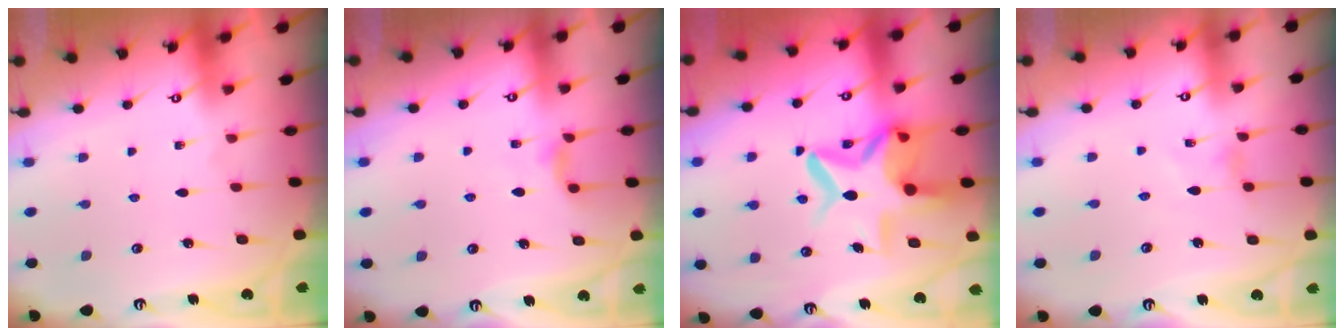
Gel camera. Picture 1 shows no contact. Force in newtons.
{"total": 5.5, "press": 5.4, "slide": 0.7}
{"total": 13.2, "press": 13.0, "slide": 2.3}
{"total": 1.3, "press": 1.3, "slide": 0.3}